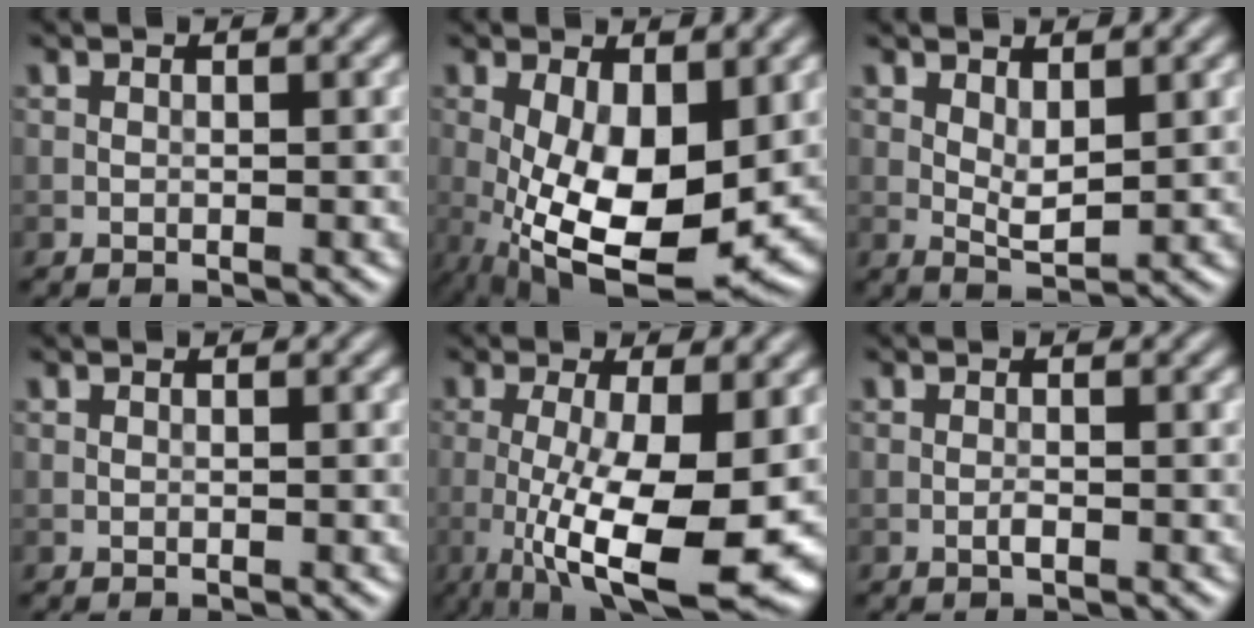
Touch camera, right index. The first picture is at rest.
{"total": 11.6, "force": [-1.5, 5.5, 10.1], "torque": [-0.184, -0.029, -0.011]}
{"total": 2.5, "force": [1.1, 1.0, 2.0], "torque": [-0.040, -0.006, 0.023]}
{"total": 0.0}
{"total": 12.3, "force": [-2.7, 3.5, 11.5], "torque": [-0.196, -0.032, -0.033]}
{"total": 0.8, "force": [-0.4, 0.2, 0.7], "torque": [-0.015, -0.001, -0.008]}